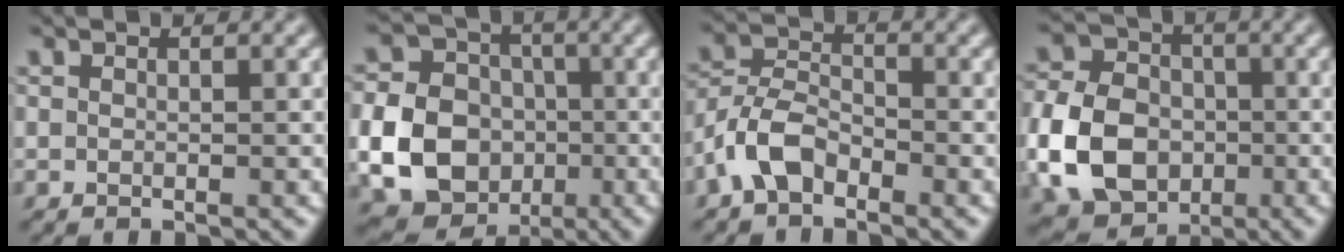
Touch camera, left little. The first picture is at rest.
{"total": 12.3, "force": [-2.7, 10.6, 5.5], "torque": [-0.125, -0.035, -0.066]}
{"total": 4.2, "force": [-2.6, 2.2, 2.5], "torque": [-0.053, 0.012, -0.060]}
{"total": 9.9, "force": [-2.6, 7.6, 5.8], "torque": [-0.136, -0.003, -0.059]}